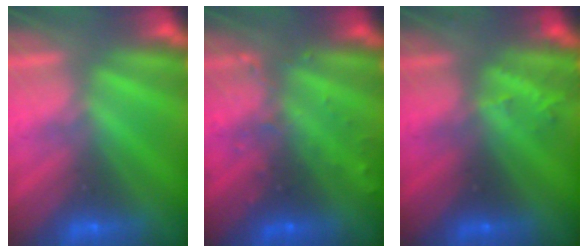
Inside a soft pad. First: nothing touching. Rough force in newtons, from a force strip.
{"total": 3.1}
{"total": 2.7}